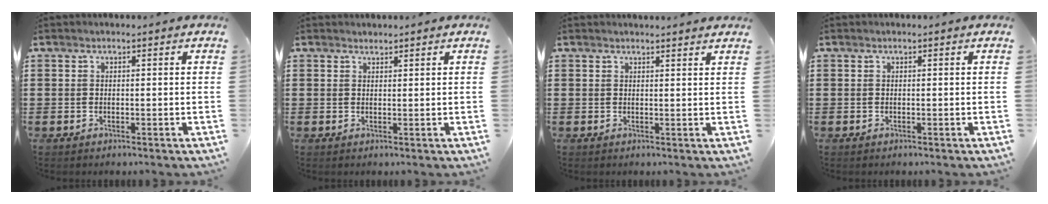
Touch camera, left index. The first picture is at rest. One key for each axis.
{"total": 1.0, "fx": 0.9, "fy": 0.2, "fz": -0.1, "tx": 0.000, "ty": 0.000, "tz": 0.019}
{"total": 1.5, "fx": 1.5, "fy": -0.1, "fz": 0.2, "tx": -0.007, "ty": 0.000, "tz": 0.029}
{"total": 0.0}